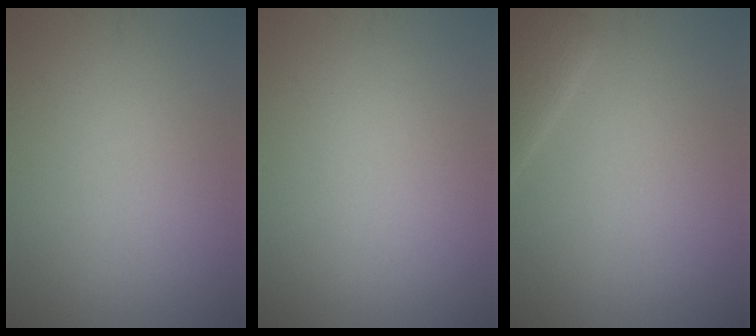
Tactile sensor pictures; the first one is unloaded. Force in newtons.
{"total": 0.0}
{"total": 2.0, "press": 2.0, "slide": 0.1}